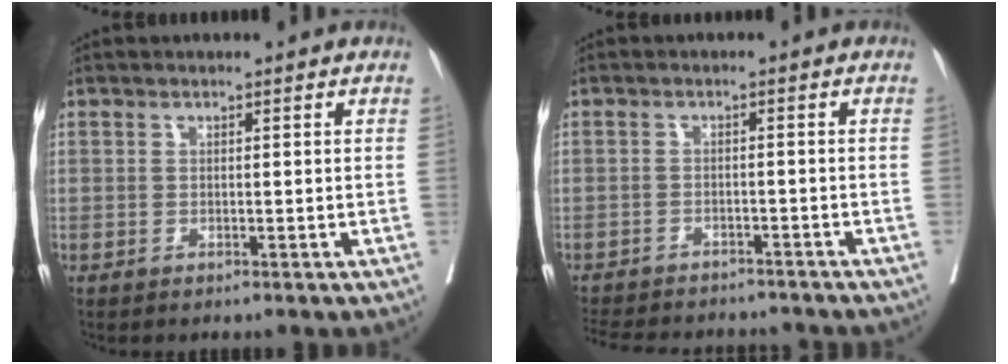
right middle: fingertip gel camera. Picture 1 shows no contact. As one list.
[{"total": 14.0, "force": [-12.6, 4.0, 4.7], "torque": [-0.110, -0.003, -0.164]}]